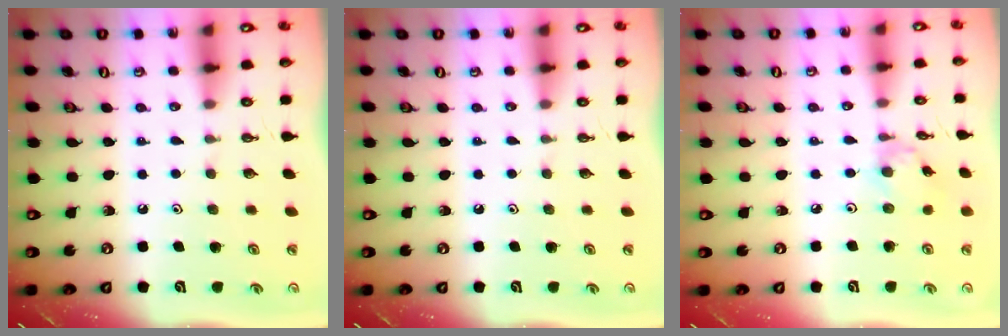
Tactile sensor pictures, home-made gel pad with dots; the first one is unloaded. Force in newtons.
{"total": 0.0}
{"total": 2.1, "press": 2.1, "slide": 0.2}